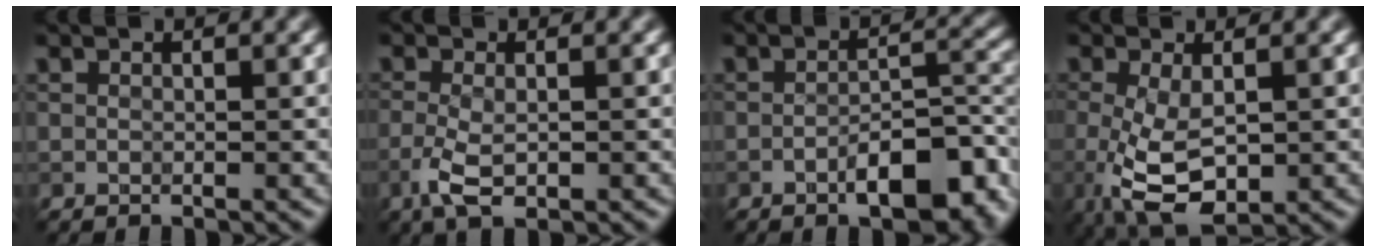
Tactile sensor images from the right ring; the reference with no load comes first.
{"total": 2.9, "force": [-1.6, 0.9, 2.3], "torque": [-0.055, -0.009, -0.028]}
{"total": 6.8, "force": [-3.5, 2.4, 5.4], "torque": [-0.073, 0.008, -0.052]}
{"total": 5.2, "force": [-1.1, 2.3, 4.6], "torque": [-0.108, -0.012, -0.013]}